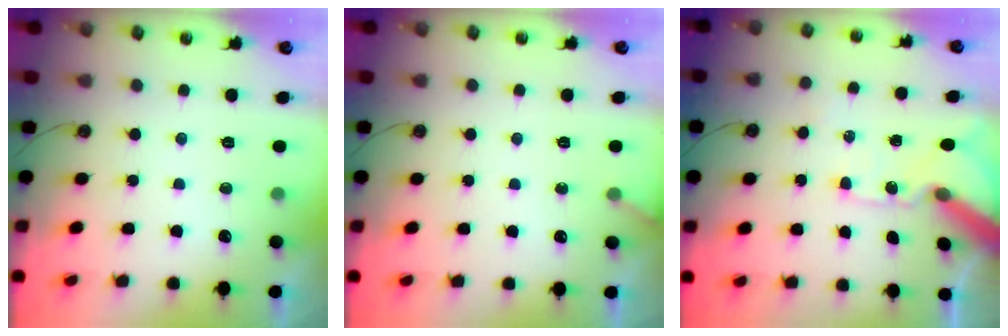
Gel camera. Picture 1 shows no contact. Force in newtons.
{"total": 2.4, "press": 2.4, "slide": 0.2}
{"total": 12.1, "press": 12.0, "slide": 1.8}